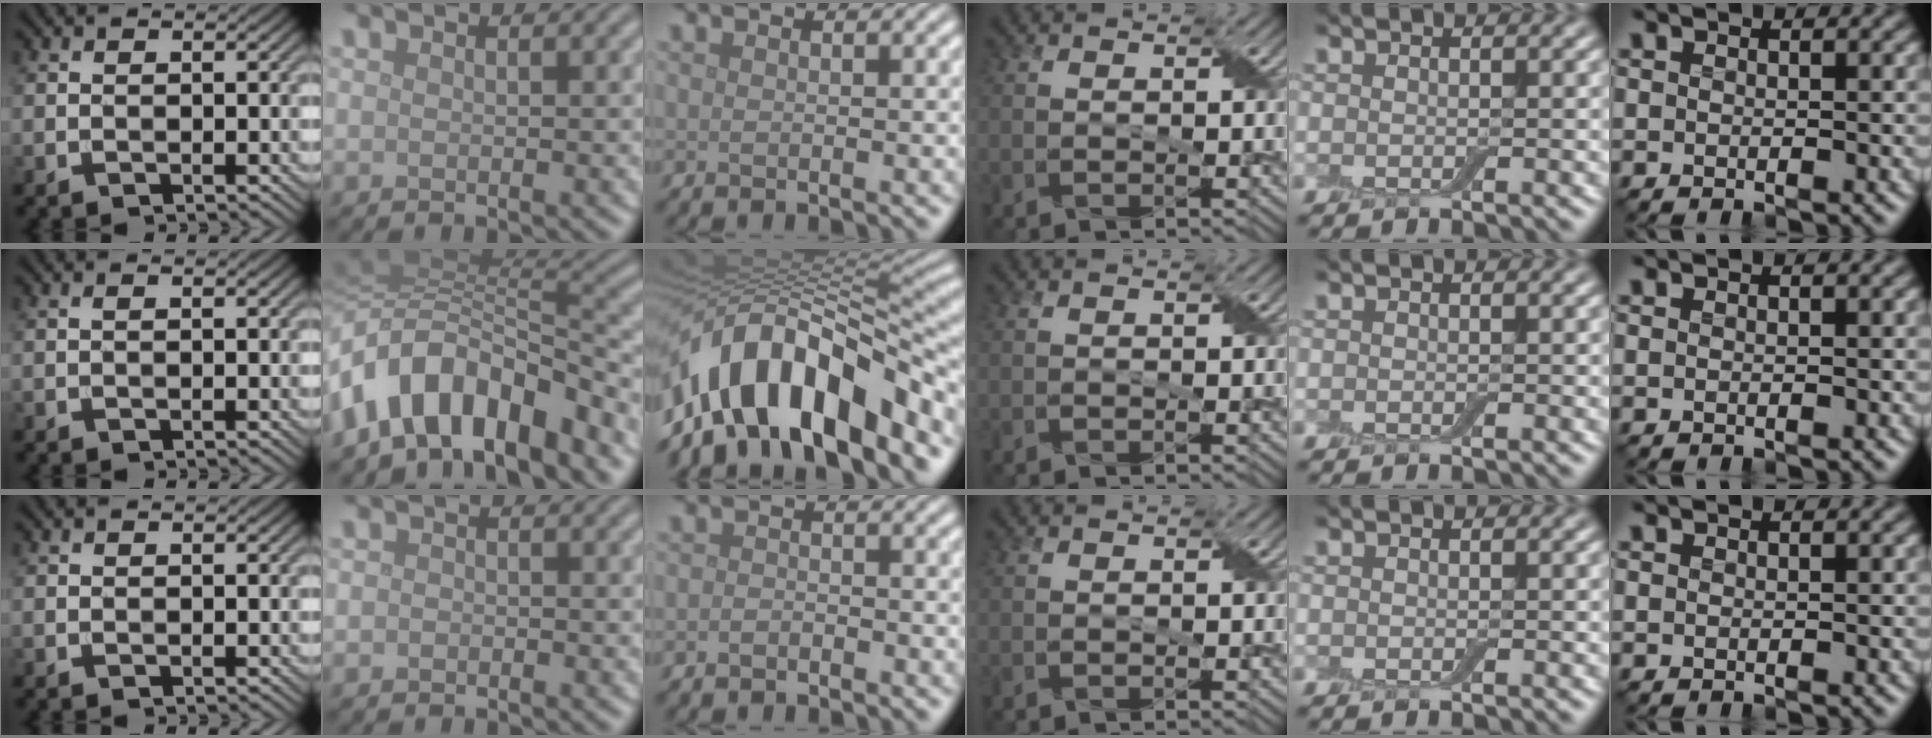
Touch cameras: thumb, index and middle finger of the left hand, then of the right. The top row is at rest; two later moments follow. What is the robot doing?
{"motion": "fold", "object": "cloth"}